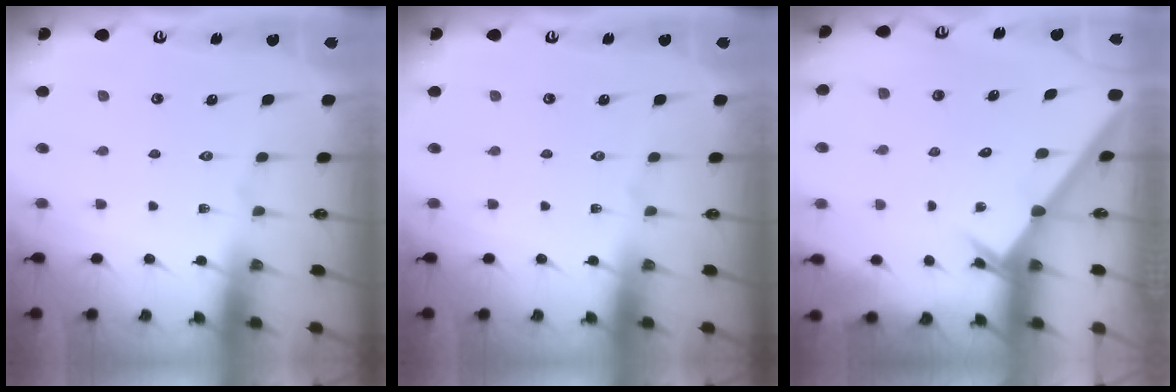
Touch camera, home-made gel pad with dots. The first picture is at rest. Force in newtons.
{"total": 0.0}
{"total": 2.2, "press": 2.2, "slide": 0.2}